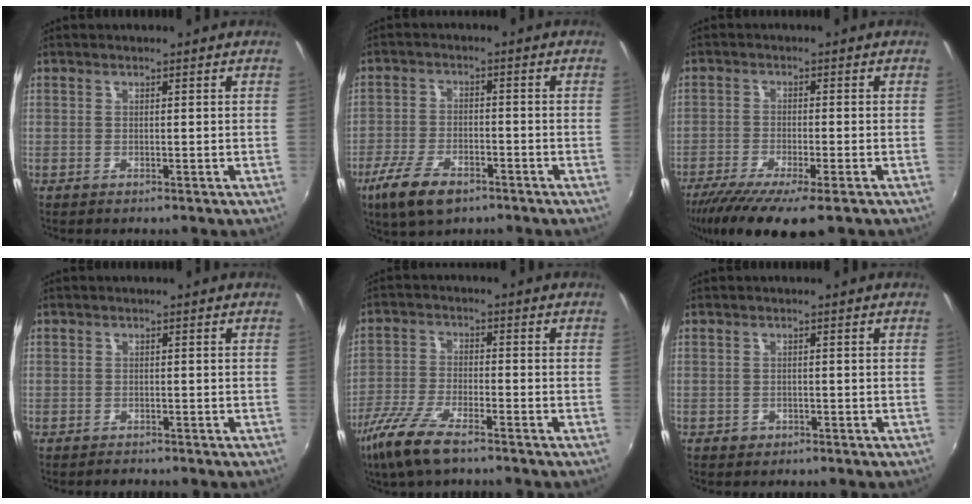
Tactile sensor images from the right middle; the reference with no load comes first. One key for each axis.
{"total": 9.4, "fx": -6.0, "fy": 4.1, "fz": 5.9, "tx": -0.146, "ty": -0.022, "tz": -0.113}
{"total": 11.6, "fx": -8.4, "fy": 1.9, "fz": 7.8, "tx": -0.161, "ty": -0.047, "tz": -0.140}
{"total": 1.2, "fx": -1.0, "fy": 0.6, "fz": -0.1, "tx": -0.002, "ty": 0.002, "tz": -0.017}
{"total": 9.7, "fx": -6.8, "fy": 2.2, "fz": 6.5, "tx": -0.154, "ty": -0.021, "tz": -0.136}
{"total": 1.6, "fx": -0.8, "fy": 1.3, "fz": 0.5, "tx": -0.013, "ty": -0.003, "tz": -0.010}